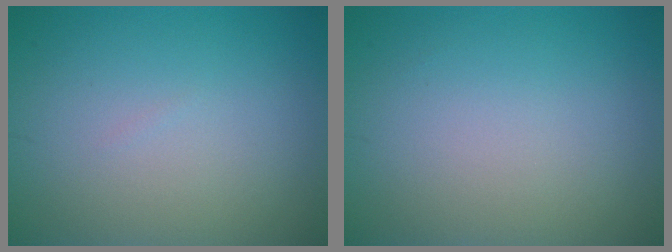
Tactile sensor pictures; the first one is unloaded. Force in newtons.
{"total": 0.0}